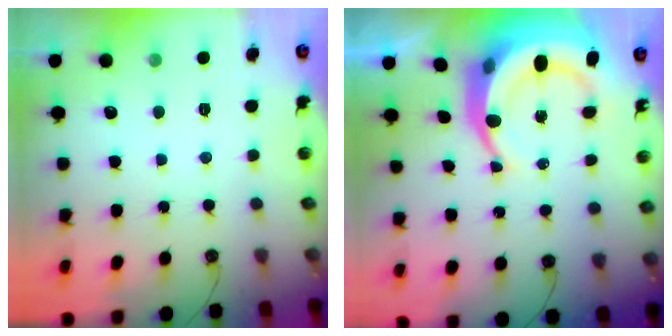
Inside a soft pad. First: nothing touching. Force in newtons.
{"total": 13.6, "press": 13.4, "slide": 2.5}